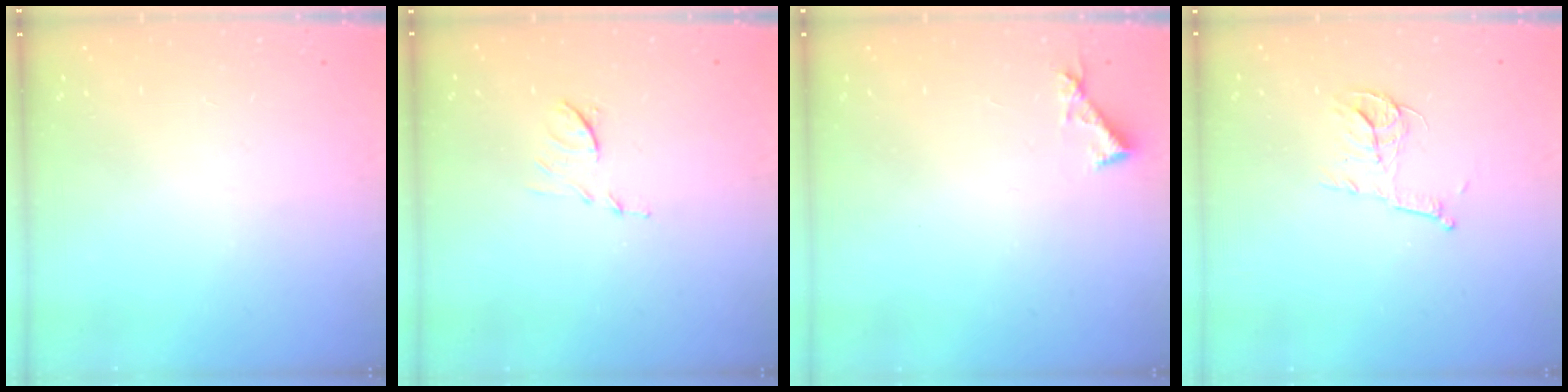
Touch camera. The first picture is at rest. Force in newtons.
{"total": 6.6, "press": 6.6, "slide": 0.5}
{"total": 4.2, "press": 4.2, "slide": 0.4}
{"total": 8.0, "press": 8.0, "slide": 0.3}